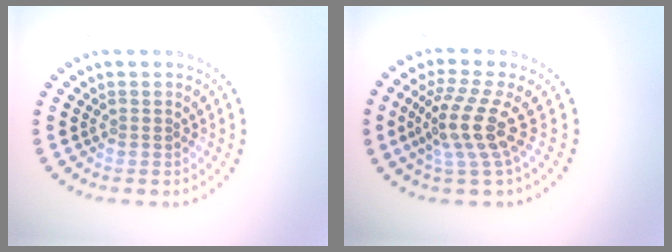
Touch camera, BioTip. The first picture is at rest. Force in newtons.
{"total": 4.2, "press": 3.1, "slide": 2.9}